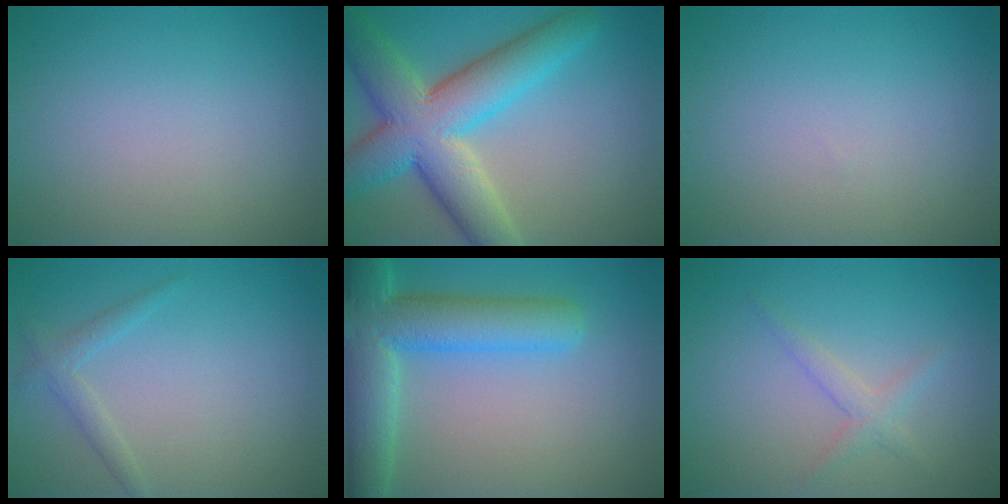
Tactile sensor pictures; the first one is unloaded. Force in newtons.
{"total": 10.1, "press": 10.1, "slide": 0.5}
{"total": 0.0}
{"total": 1.5, "press": 1.5, "slide": 0.1}
{"total": 8.2, "press": 8.2, "slide": 0.5}
{"total": 1.6, "press": 1.6, "slide": 0.1}